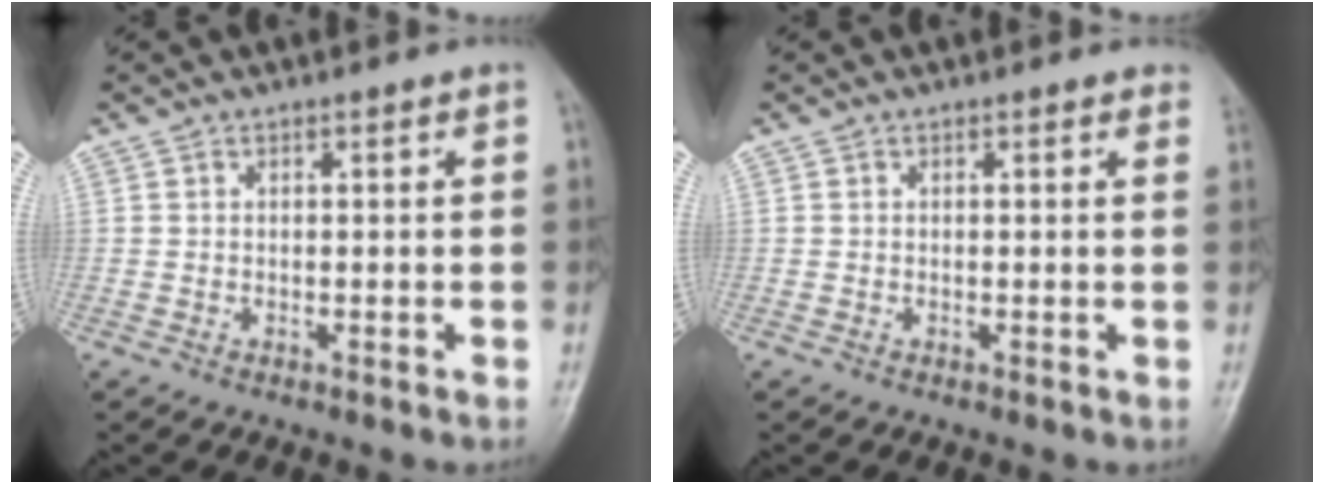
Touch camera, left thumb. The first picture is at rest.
{"total": 0.9, "force": [0.8, 0.3, 0.4], "torque": [0.000, -0.002, -0.001]}